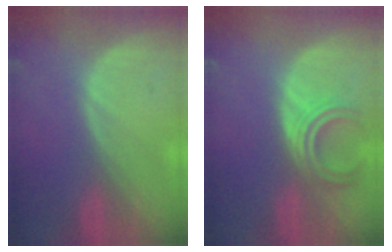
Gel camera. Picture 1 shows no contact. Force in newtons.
{"total": 4.7, "press": 4.7, "slide": 0.4}